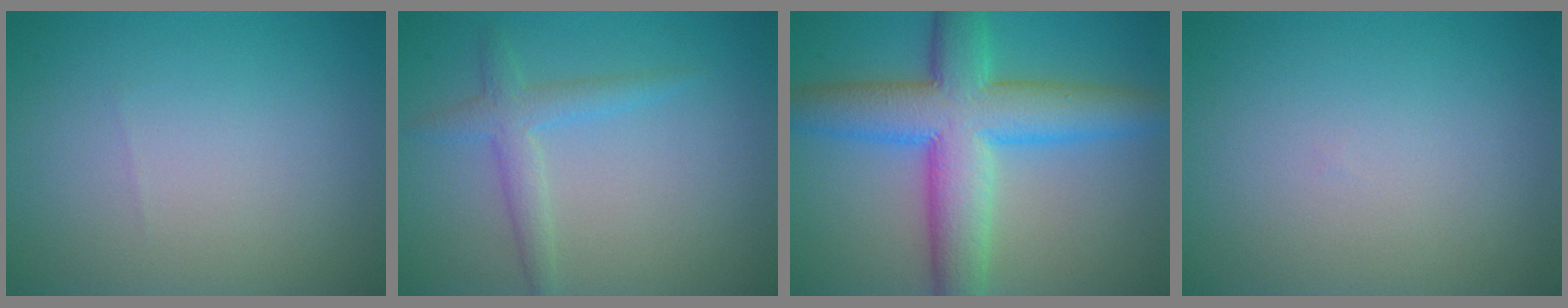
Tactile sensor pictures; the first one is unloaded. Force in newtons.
{"total": 1.8, "press": 1.8, "slide": 0.1}
{"total": 9.8, "press": 9.8, "slide": 0.1}
{"total": 0.0}